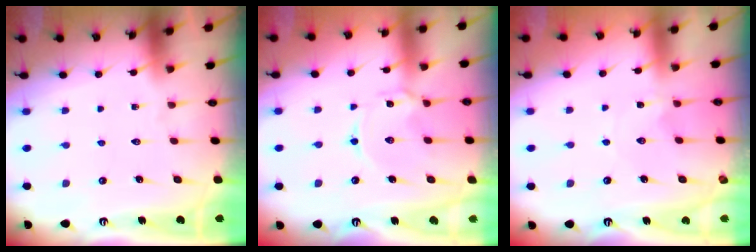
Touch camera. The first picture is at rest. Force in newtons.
{"total": 2.3, "press": 2.3, "slide": 0.3}
{"total": 0.7, "press": 0.7, "slide": 0.1}